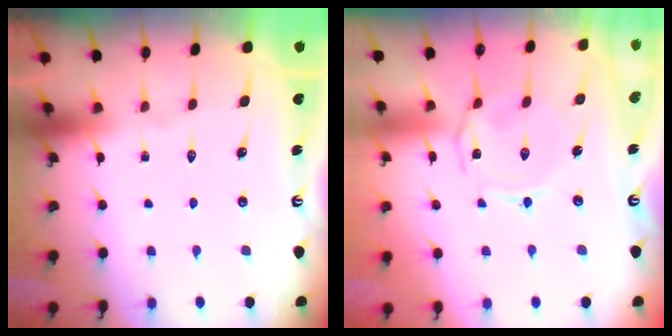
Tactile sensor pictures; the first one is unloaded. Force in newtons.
{"total": 2.2, "press": 2.2, "slide": 0.6}